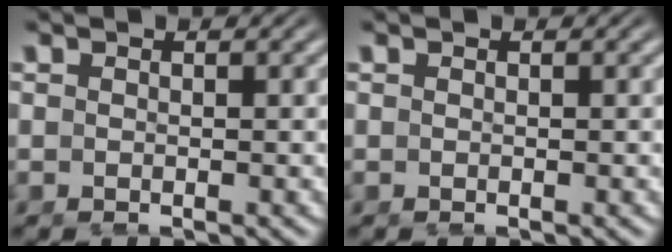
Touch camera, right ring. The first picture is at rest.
{"total": 0.0}